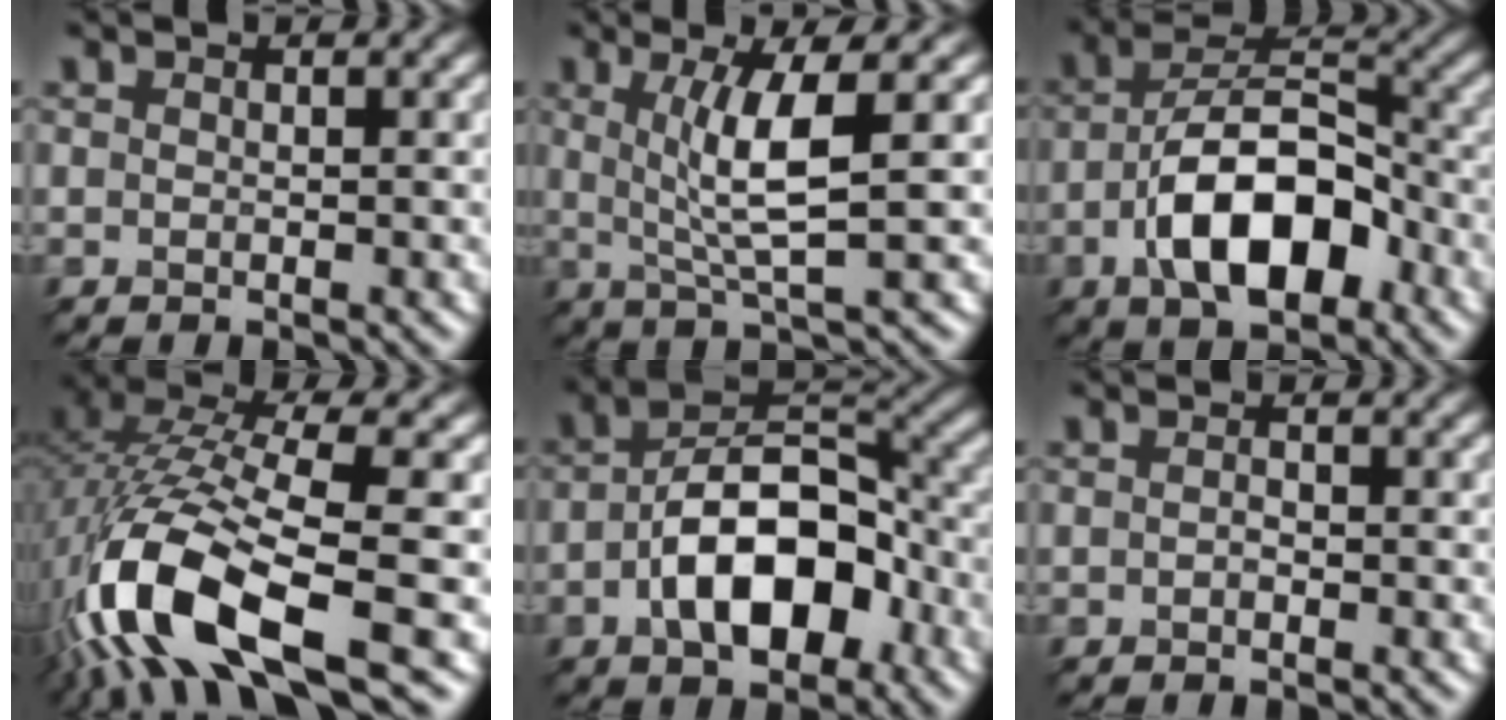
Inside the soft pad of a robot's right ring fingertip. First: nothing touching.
{"total": 3.7, "force": [0.6, -0.4, 3.7], "torque": [-0.104, 0.001, 0.039]}
{"total": 7.7, "force": [-4.2, 3.2, 5.6], "torque": [-0.125, 0.014, -0.055]}
{"total": 11.8, "force": [-5.5, 3.4, 9.9], "torque": [-0.248, -0.001, -0.067]}
{"total": 8.2, "force": [-3.9, 3.8, 6.1], "torque": [-0.130, 0.014, -0.047]}
{"total": 1.5, "force": [-0.8, -1.0, -0.7], "torque": [-0.021, -0.002, 0.010]}